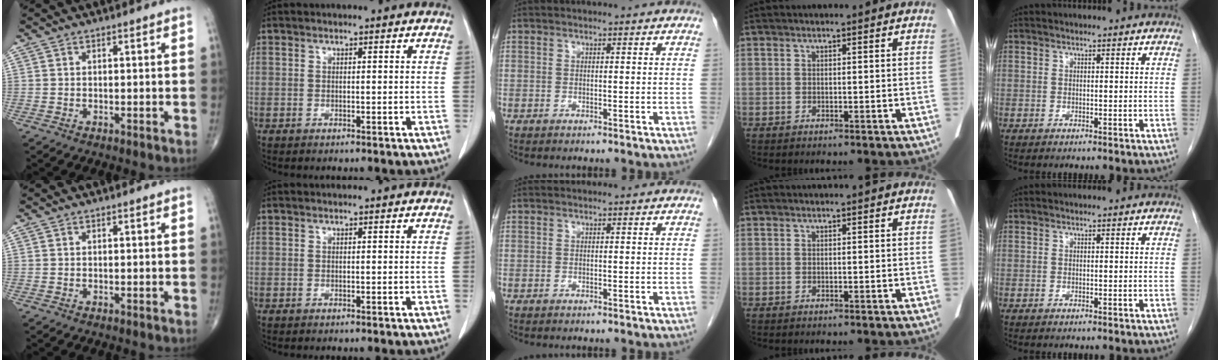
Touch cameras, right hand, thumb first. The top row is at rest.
{}